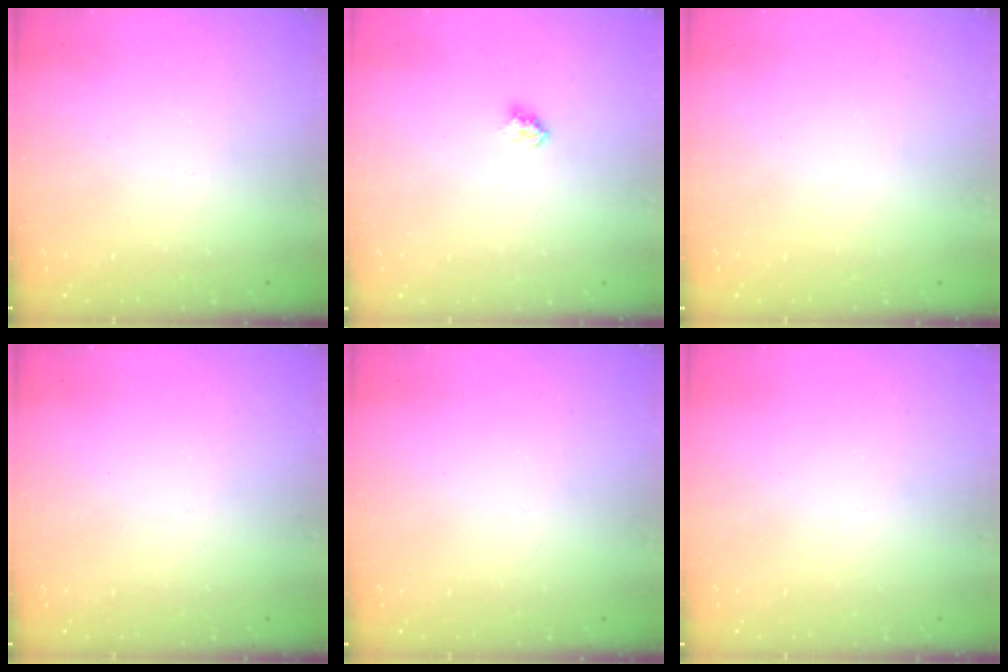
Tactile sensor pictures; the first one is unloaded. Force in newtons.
{"total": 2.4, "press": 2.4, "slide": 0.2}
{"total": 0.0}
{"total": 0.0}
{"total": 0.0}
{"total": 0.7, "press": 0.7, "slide": 0.1}